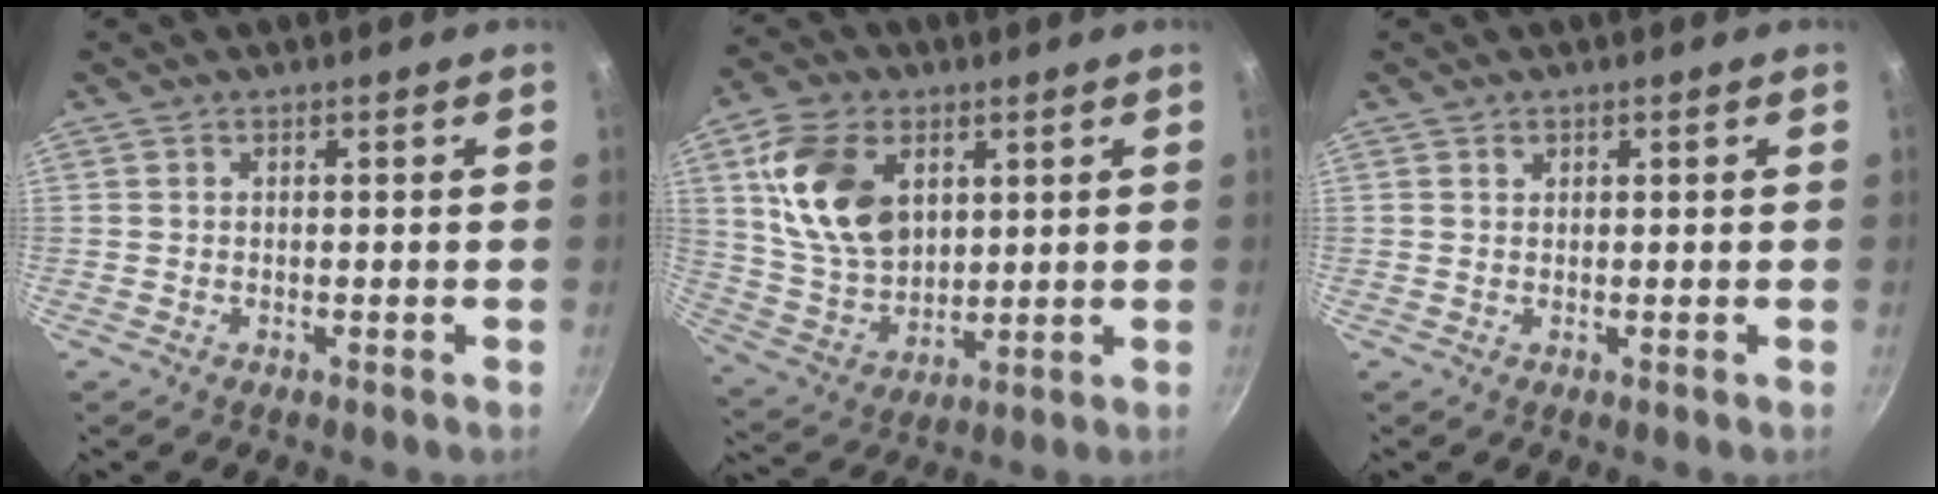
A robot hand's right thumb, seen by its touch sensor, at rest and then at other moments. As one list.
[{"total": 16.3, "force": [4.9, 11.1, 10.9], "torque": [-0.179, -0.015, 0.103]}, {"total": 0.7, "force": [0.4, 0.5, 0.2], "torque": [-0.002, 0.001, 0.008]}]